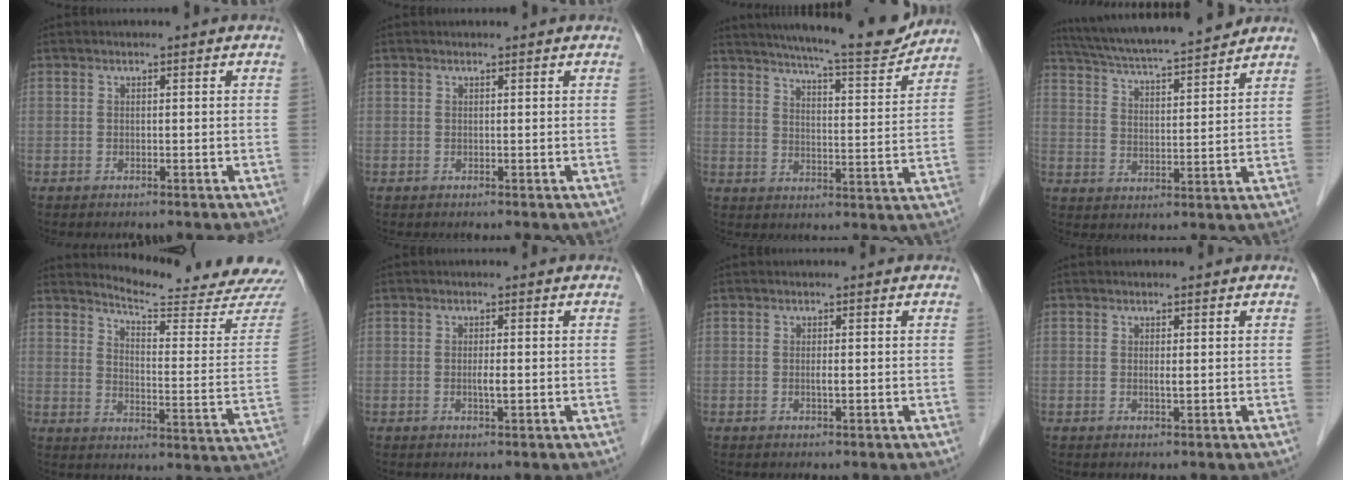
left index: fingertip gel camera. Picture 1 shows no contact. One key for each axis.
{"total": 0.9, "fx": 0.9, "fy": 0.0, "fz": 0.1, "tx": -0.008, "ty": 0.004, "tz": 0.011}
{"total": 16.2, "fx": 14.8, "fy": 0.7, "fz": 6.5, "tx": -0.101, "ty": -0.021, "tz": 0.201}
{"total": 16.0, "fx": 14.5, "fy": 0.7, "fz": 6.8, "tx": -0.124, "ty": 0.018, "tz": 0.228}
{"total": 17.5, "fx": 17.1, "fy": -0.8, "fz": 3.4, "tx": -0.051, "ty": -0.119, "tz": 0.207}
{"total": 1.3, "fx": -0.1, "fy": 0.1, "fz": 1.3, "tx": -0.026, "ty": -0.002, "tz": -0.001}
{"total": 0.8, "fx": 0.1, "fy": 0.0, "fz": 0.8, "tx": -0.016, "ty": -0.001, "tz": 0.001}
{"total": 0.7, "fx": 0.3, "fy": 0.0, "fz": 0.7, "tx": -0.016, "ty": -0.001, "tz": 0.005}